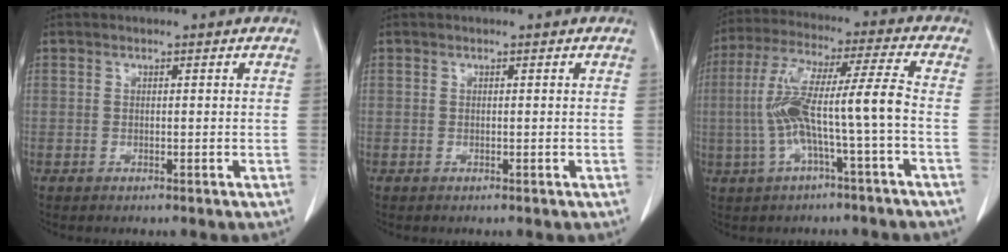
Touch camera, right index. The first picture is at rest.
{"total": 0.0}
{"total": 11.4, "force": [-2.0, -0.3, 11.2], "torque": [-0.227, 0.033, -0.036]}